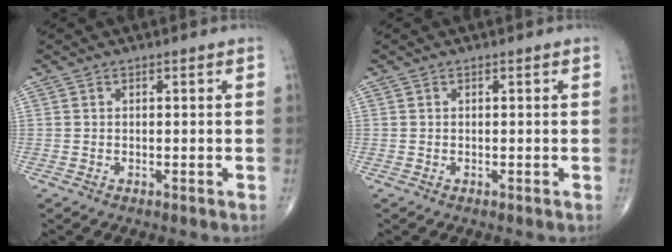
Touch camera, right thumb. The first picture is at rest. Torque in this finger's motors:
{"motor_torque": [0.00, 0.00, 0.00, 0.00, 0.00]}